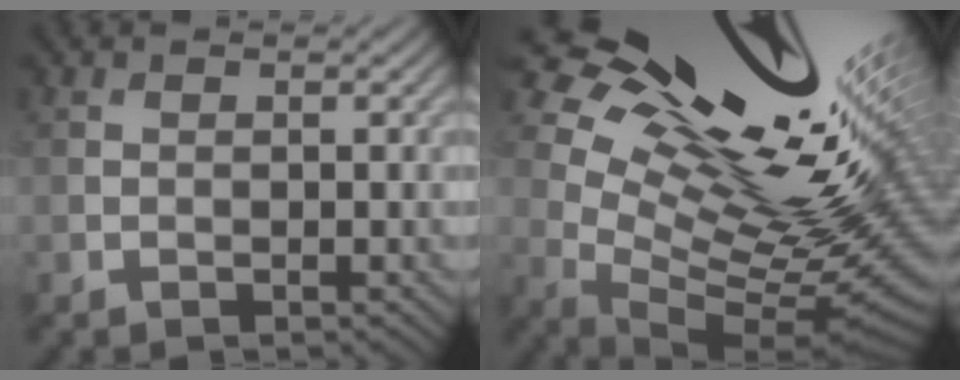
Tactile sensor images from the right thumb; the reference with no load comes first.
{"total": 20.7, "force": [9.5, 9.0, 15.9], "torque": [-0.244, 0.041, 0.172]}